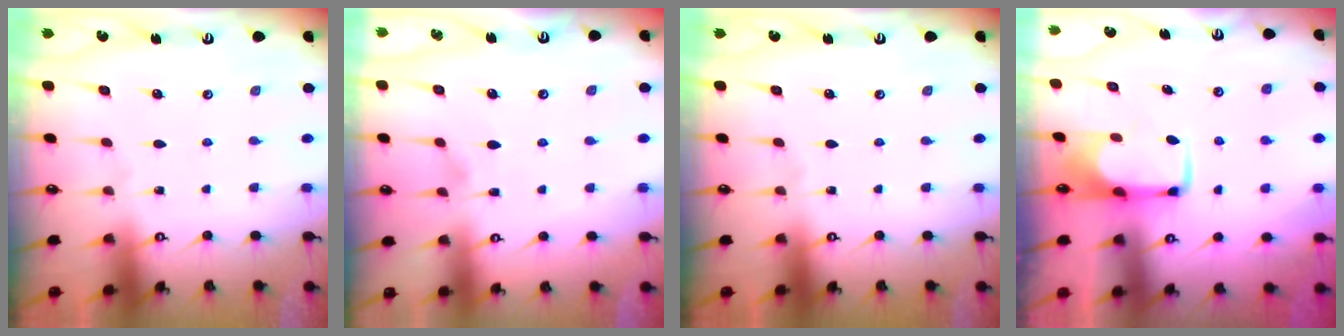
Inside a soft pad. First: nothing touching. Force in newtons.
{"total": 1.4, "press": 0.9, "slide": 1.0}
{"total": 0.0}
{"total": 1.7, "press": 1.6, "slide": 0.4}